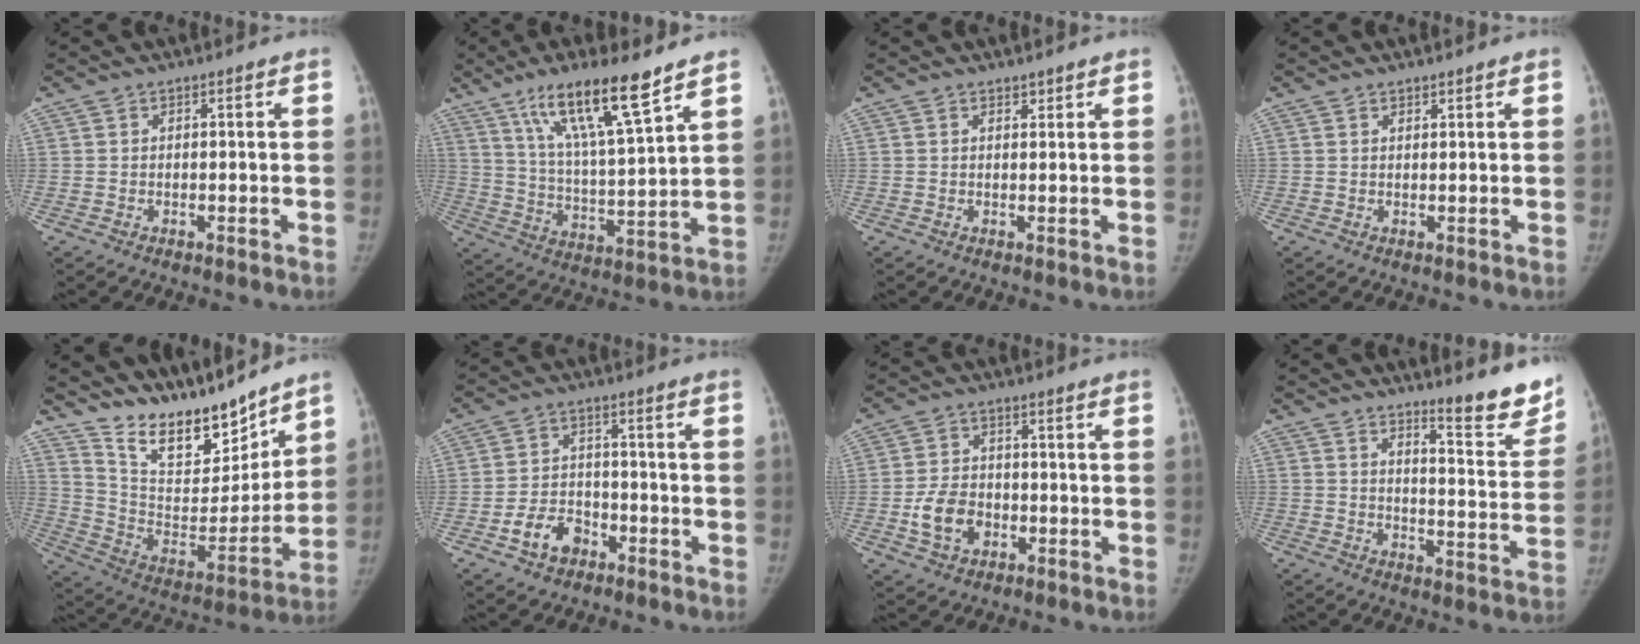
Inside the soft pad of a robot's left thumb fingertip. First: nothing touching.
{"total": 16.1, "force": [10.6, 2.1, 12.0], "torque": [-0.204, -0.054, 0.194]}
{"total": 1.1, "force": [1.0, 0.4, 0.2], "torque": [0.002, -0.007, 0.014]}
{"total": 0.9, "force": [0.9, 0.3, 0.2], "torque": [-0.001, -0.007, 0.015]}
{"total": 20.1, "force": [16.8, 7.0, 8.6], "torque": [-0.095, -0.103, 0.293]}
{"total": 6.7, "force": [-3.5, 4.7, 3.2], "torque": [-0.043, 0.028, -0.058]}
{"total": 7.3, "force": [-1.9, 5.6, 4.4], "torque": [-0.066, 0.011, -0.033]}
{"total": 12.8, "force": [10.2, 2.5, 7.4], "torque": [-0.060, -0.090, 0.133]}